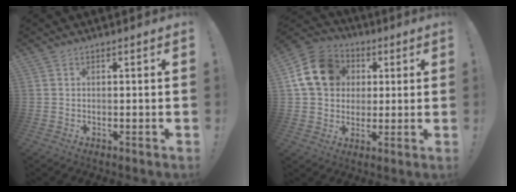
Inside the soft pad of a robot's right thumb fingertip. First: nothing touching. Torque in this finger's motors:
{"motor_torque": [0.40, 0.91, 1.03, 0.09, 0.30]}